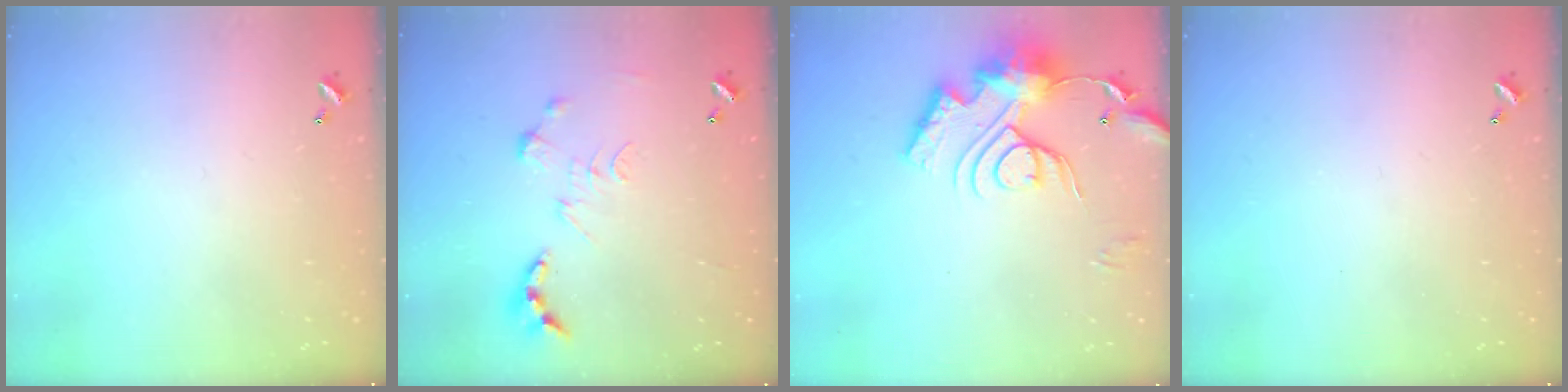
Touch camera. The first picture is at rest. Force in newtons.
{"total": 0.0}
{"total": 18.0, "press": 18.0, "slide": 1.7}
{"total": 0.0}